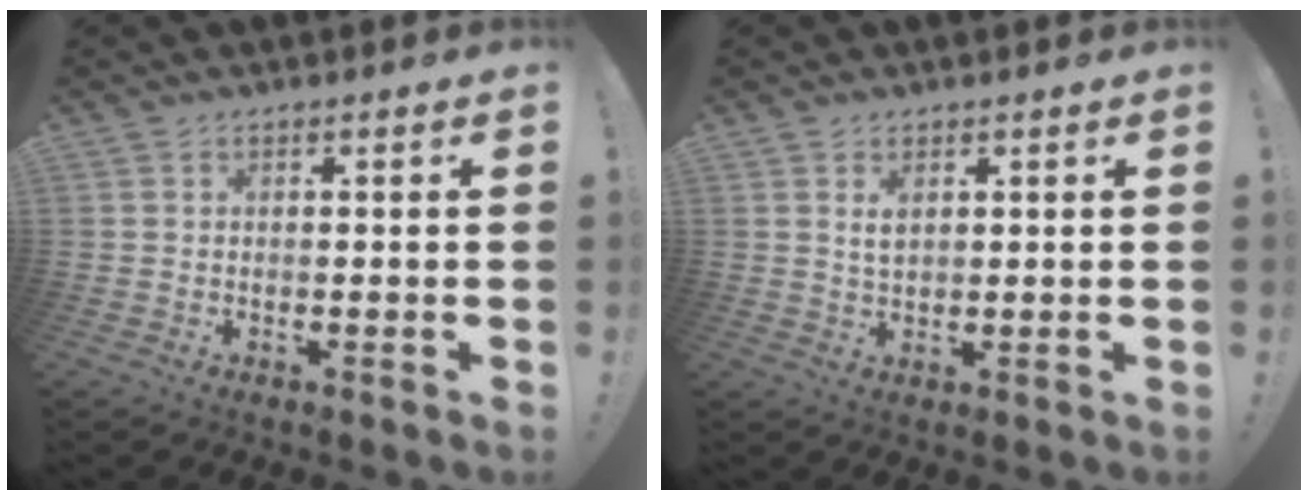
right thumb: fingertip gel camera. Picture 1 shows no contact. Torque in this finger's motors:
{"motor_torque": [-0.20, 0.22, -0.16, 0.08, -0.10]}